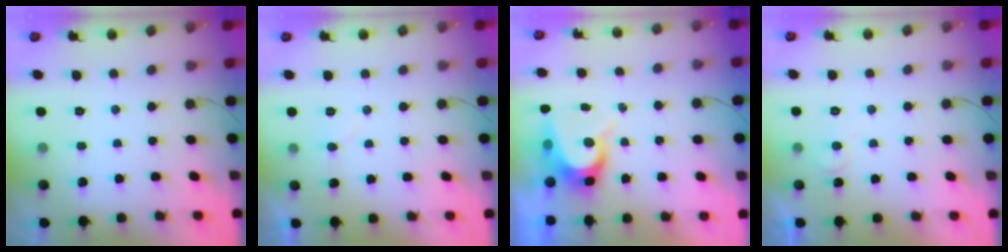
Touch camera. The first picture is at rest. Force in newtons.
{"total": 4.7, "press": 4.7, "slide": 0.3}
{"total": 6.2, "press": 6.2, "slide": 0.6}
{"total": 5.3, "press": 5.3, "slide": 0.5}